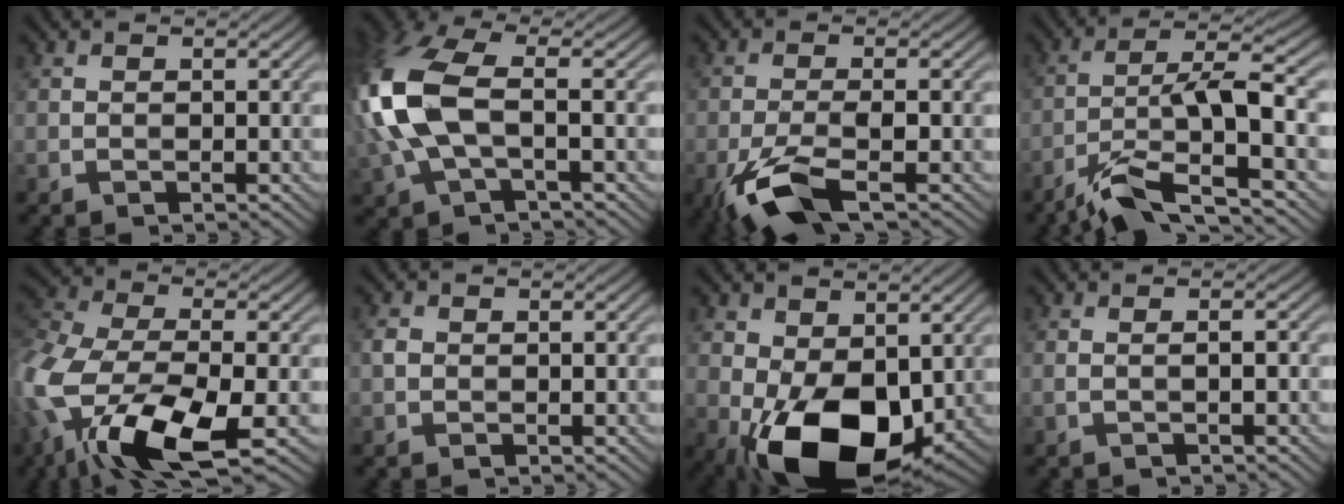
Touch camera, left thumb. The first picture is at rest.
{"total": 11.4, "force": [-0.5, 5.5, 10.0], "torque": [-0.266, 0.011, -0.017]}
{"total": 7.1, "force": [-4.1, 1.9, 5.5], "torque": [-0.114, -0.007, -0.088]}
{"total": 10.7, "force": [-5.5, 2.6, 8.8], "torque": [-0.156, 0.005, -0.105]}
{"total": 15.5, "force": [-6.6, 7.1, 12.0], "torque": [-0.305, -0.038, -0.127]}
{"total": 1.1, "force": [0.0, 1.0, 0.5], "torque": [-0.013, 0.002, -0.002]}
{"total": 14.5, "force": [-3.1, 8.6, 11.3], "torque": [-0.202, -0.026, -0.041]}
{"total": 1.3, "force": [-0.3, 0.1, 1.3], "torque": [-0.021, 0.005, -0.008]}